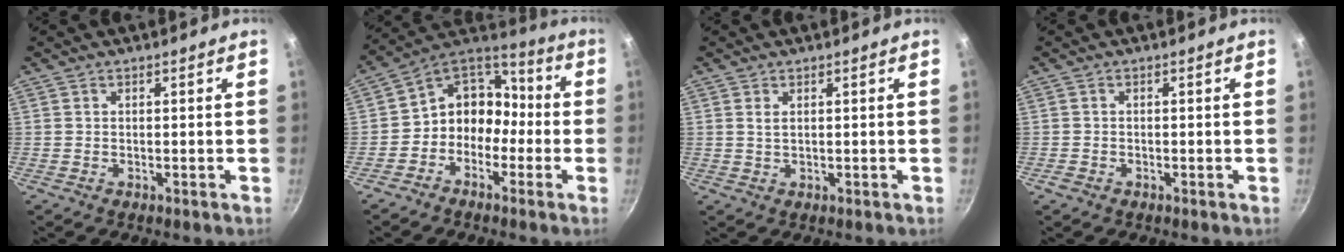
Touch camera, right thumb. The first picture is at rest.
{"total": 10.8, "force": [-3.2, 9.2, 4.8], "torque": [-0.028, 0.066, -0.079]}
{"total": 1.3, "force": [0.5, 0.6, 1.1], "torque": [-0.021, 0.000, 0.009]}
{"total": 1.1, "force": [-0.7, 0.7, 0.5], "torque": [-0.014, 0.004, -0.013]}